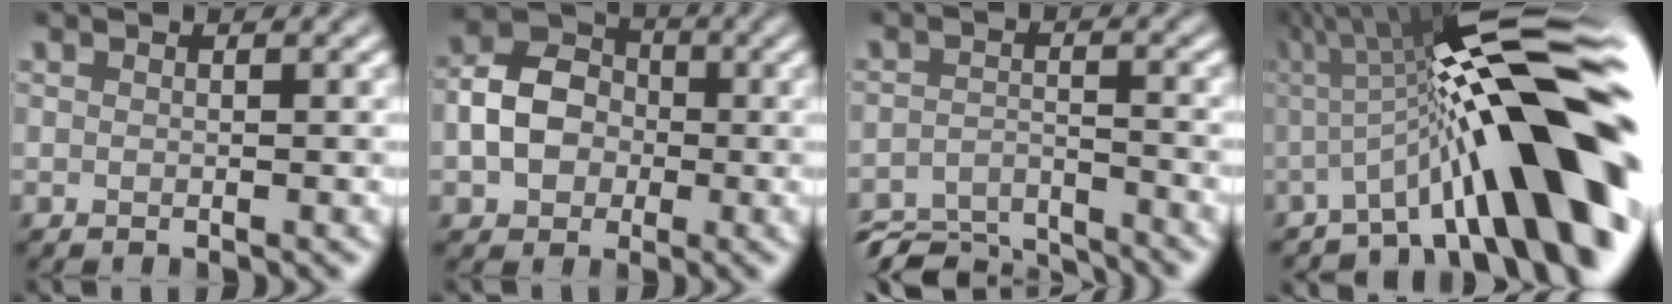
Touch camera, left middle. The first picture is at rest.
{"total": 5.2, "force": [-0.9, 4.2, 3.1], "torque": [-0.056, 0.009, -0.025]}
{"total": 6.2, "force": [-5.8, 1.4, 1.8], "torque": [-0.034, -0.014, -0.108]}
{"total": 15.3, "force": [-2.4, 2.9, 14.8], "torque": [-0.191, 0.036, -0.047]}